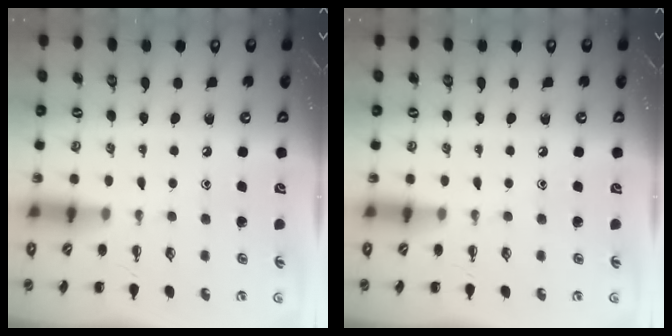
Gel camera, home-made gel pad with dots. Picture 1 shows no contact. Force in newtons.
{"total": 0.0}